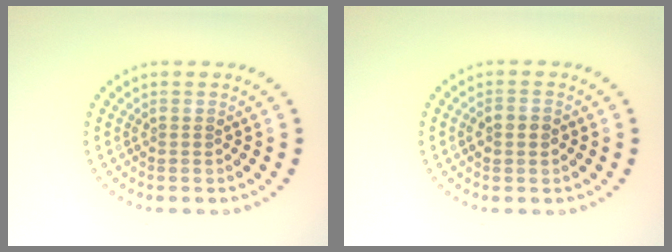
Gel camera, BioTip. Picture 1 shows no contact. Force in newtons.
{"total": 1.6, "press": 1.6, "slide": 0.2}